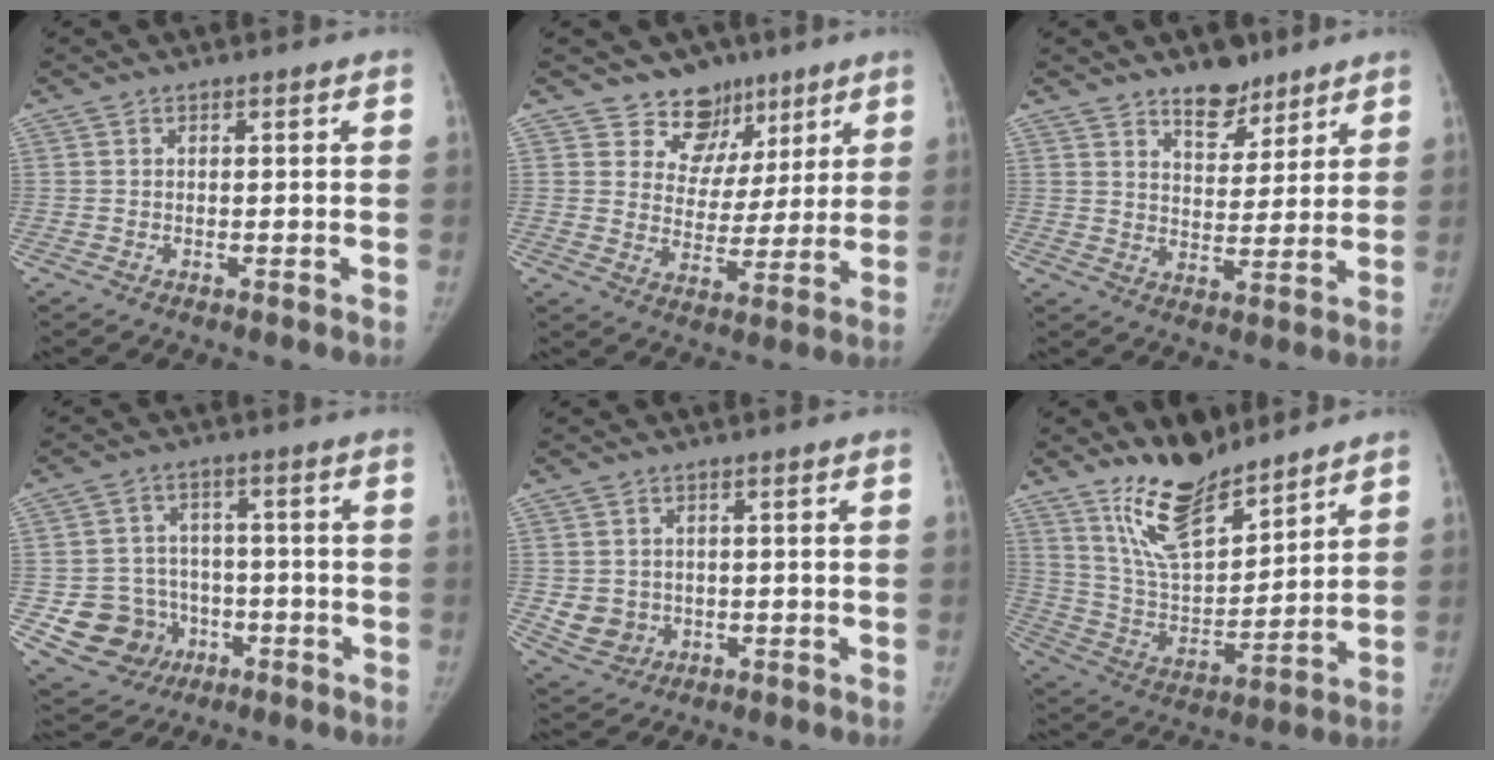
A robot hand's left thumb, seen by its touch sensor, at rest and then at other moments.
{"total": 9.7, "force": [6.7, 7.0, 0.8], "torque": [0.039, -0.040, 0.109]}
{"total": 8.2, "force": [6.2, 4.1, 3.4], "torque": [-0.020, -0.043, 0.099]}
{"total": 11.1, "force": [-3.2, 10.3, 2.9], "torque": [-0.035, 0.024, -0.038]}
{"total": 4.8, "force": [-0.2, 4.4, 1.8], "torque": [-0.017, -0.001, 0.012]}
{"total": 15.7, "force": [12.0, 5.9, 8.3], "torque": [-0.112, -0.081, 0.229]}